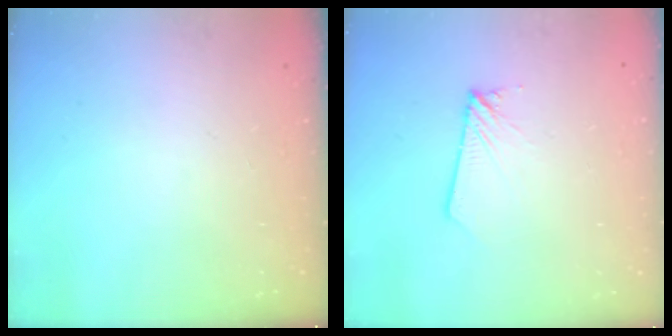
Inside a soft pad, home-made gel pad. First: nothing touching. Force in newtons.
{"total": 1.8, "press": 1.8, "slide": 0.1}